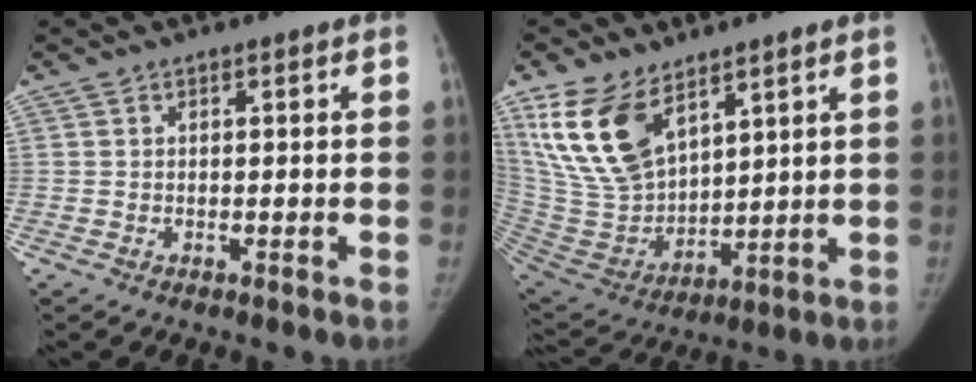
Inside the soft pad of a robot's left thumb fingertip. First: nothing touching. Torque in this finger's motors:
{"motor_torque": [1.55, 1.65, 1.51, -1.26, 0.17]}